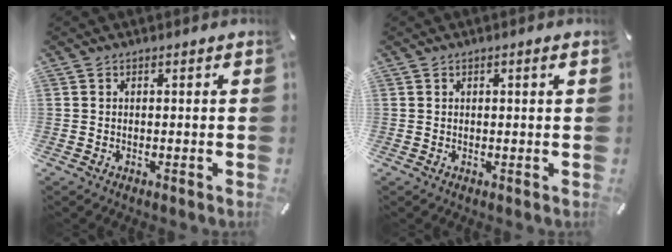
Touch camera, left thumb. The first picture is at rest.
{"total": 1.1, "force": [0.4, 0.3, 0.9], "torque": [-0.017, 0.004, 0.006]}